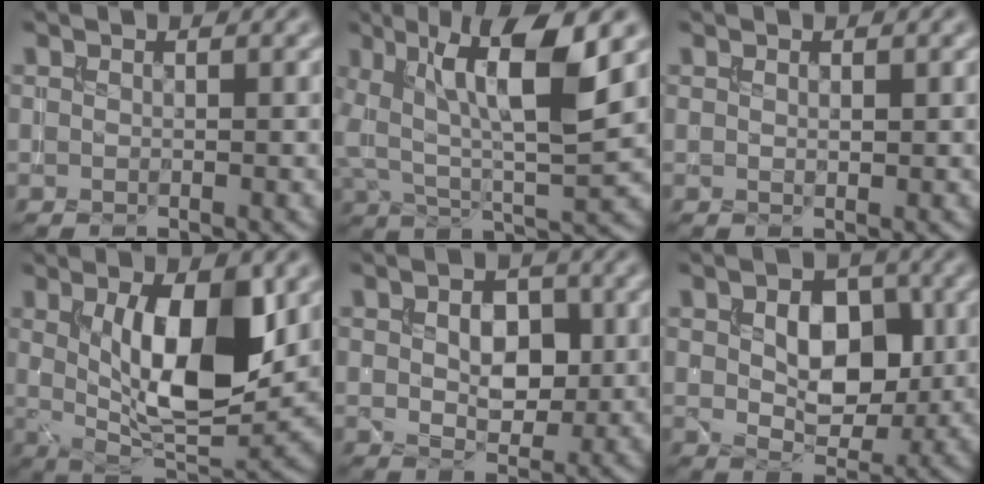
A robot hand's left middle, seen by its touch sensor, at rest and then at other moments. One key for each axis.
{"total": 8.9, "fx": 3.2, "fy": 2.5, "fz": 7.9, "tx": -0.139, "ty": 0.000, "tz": 0.052}
{"total": 0.6, "fx": 0.3, "fy": 0.3, "fz": 0.5, "tx": -0.008, "ty": 0.000, "tz": 0.004}
{"total": 9.9, "fx": 1.8, "fy": 3.9, "fz": 9.0, "tx": -0.146, "ty": -0.013, "tz": 0.038}
{"total": 4.1, "fx": 0.6, "fy": 2.6, "fz": 3.1, "tx": -0.054, "ty": -0.001, "tz": 0.010}
{"total": 5.9, "fx": 0.8, "fy": 3.7, "fz": 4.5, "tx": -0.077, "ty": -0.003, "tz": 0.015}